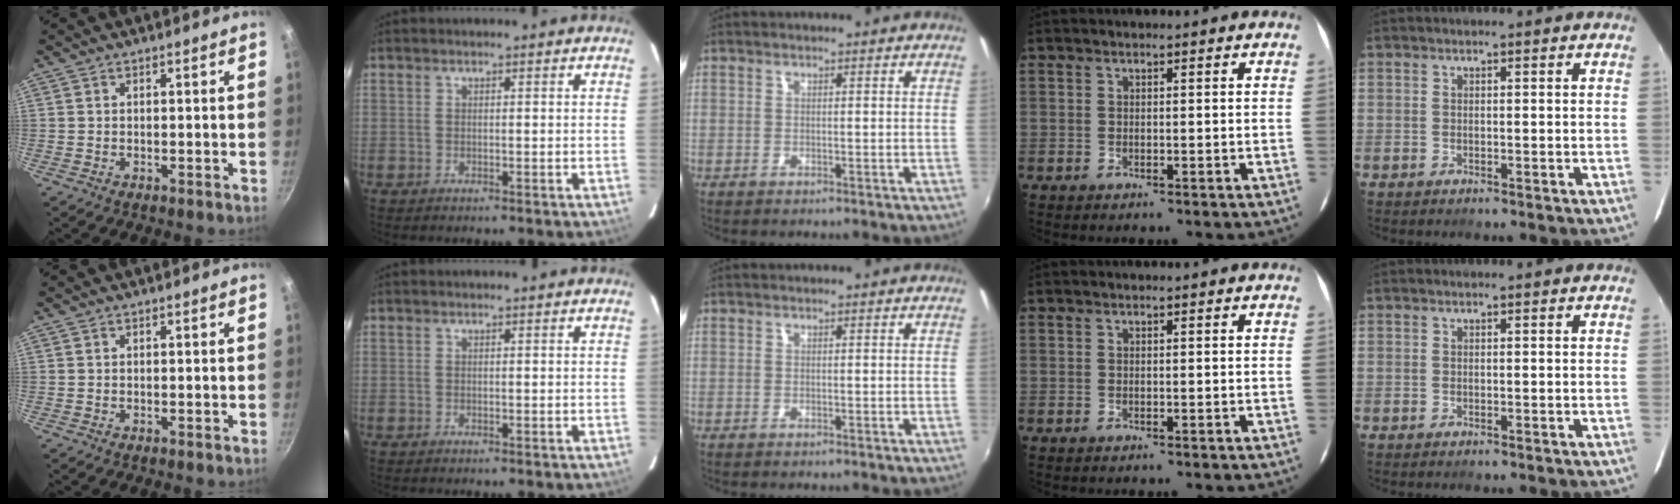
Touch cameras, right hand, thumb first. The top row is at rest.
{}